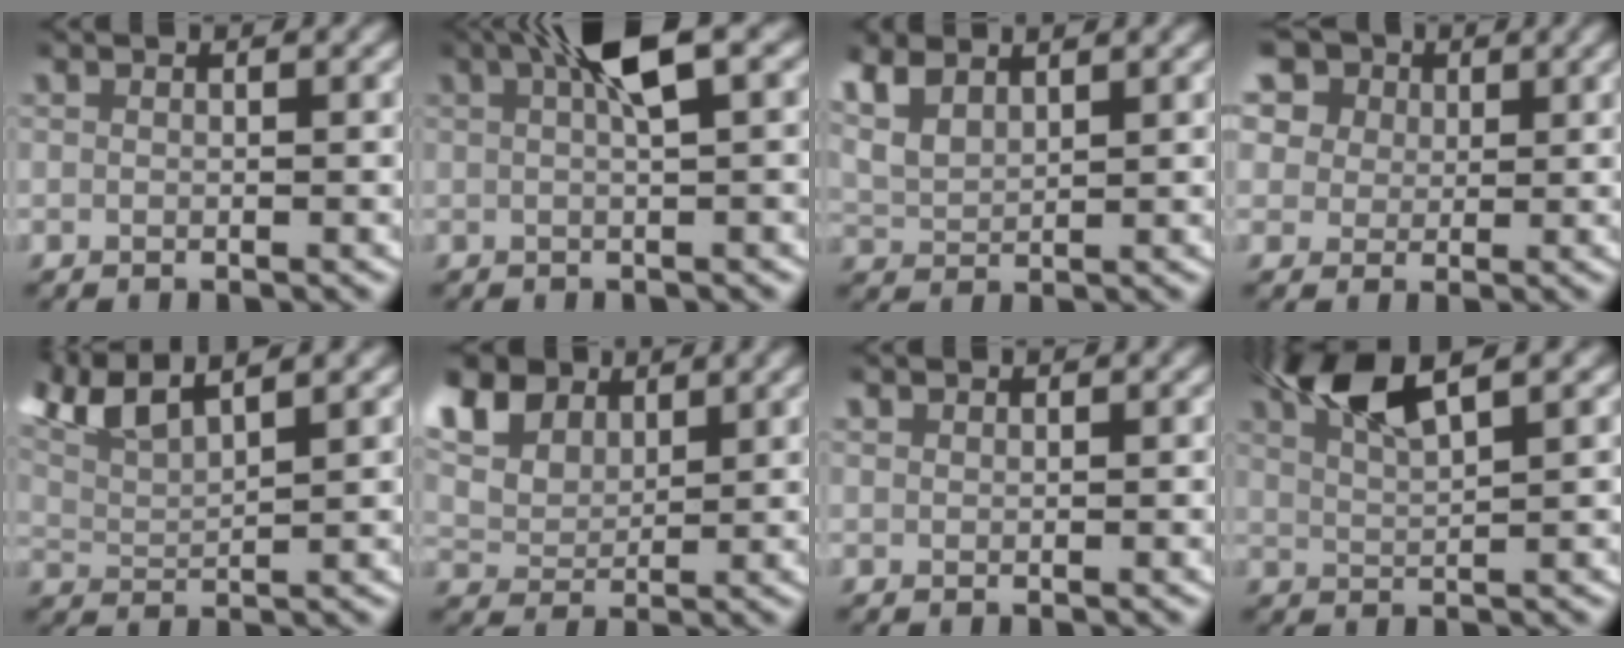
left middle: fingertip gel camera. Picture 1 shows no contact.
{"total": 4.4, "force": [1.6, 1.0, 4.0], "torque": [-0.071, 0.014, 0.021]}
{"total": 5.7, "force": [2.9, 4.1, 2.7], "torque": [-0.085, 0.002, 0.049]}
{"total": 9.8, "force": [4.2, 7.8, 4.3], "torque": [-0.102, 0.004, 0.064]}
{"total": 8.8, "force": [5.2, 5.6, 4.4], "torque": [-0.117, 0.017, 0.072]}
{"total": 10.2, "force": [4.8, 7.4, 5.0], "torque": [-0.114, 0.014, 0.070]}
{"total": 0.6, "force": [0.5, 0.3, 0.1], "torque": [-0.002, -0.001, 0.010]}
{"total": 6.5, "force": [4.1, 2.2, 4.5], "torque": [-0.094, 0.003, 0.069]}